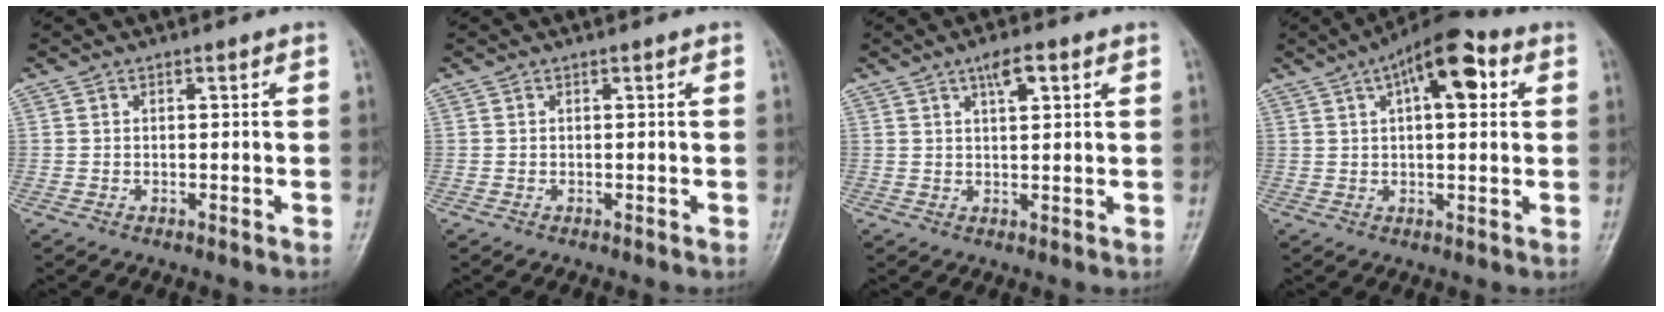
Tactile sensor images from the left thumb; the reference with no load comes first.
{"total": 0.0}
{"total": 4.2, "force": [2.1, 1.4, 3.3], "torque": [-0.050, -0.003, 0.036]}
{"total": 12.4, "force": [4.7, 5.2, 10.2], "torque": [-0.131, 0.014, 0.064]}